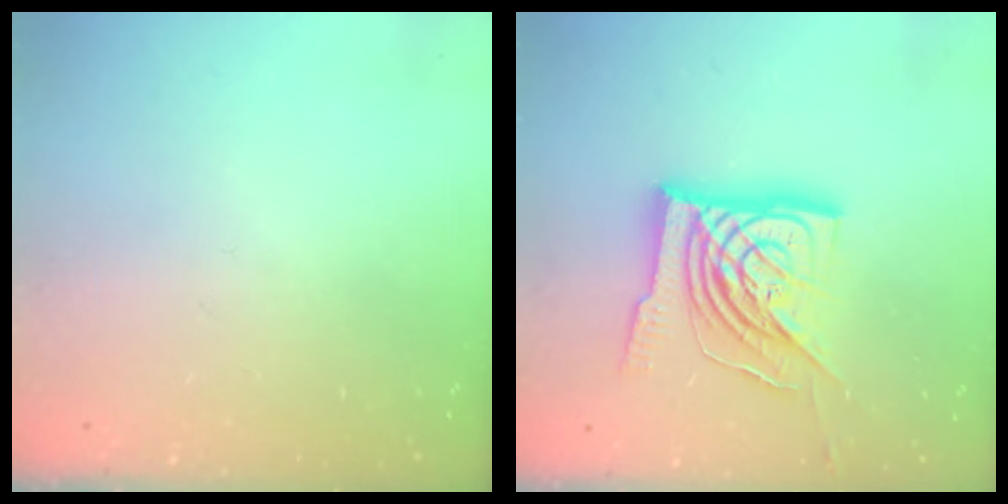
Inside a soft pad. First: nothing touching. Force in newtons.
{"total": 21.1, "press": 21.0, "slide": 2.2}